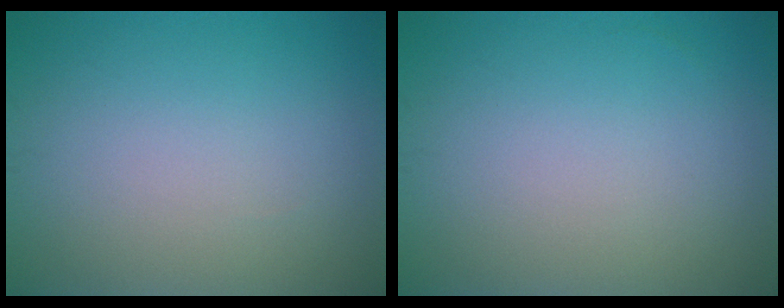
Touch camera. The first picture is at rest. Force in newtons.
{"total": 0.0}